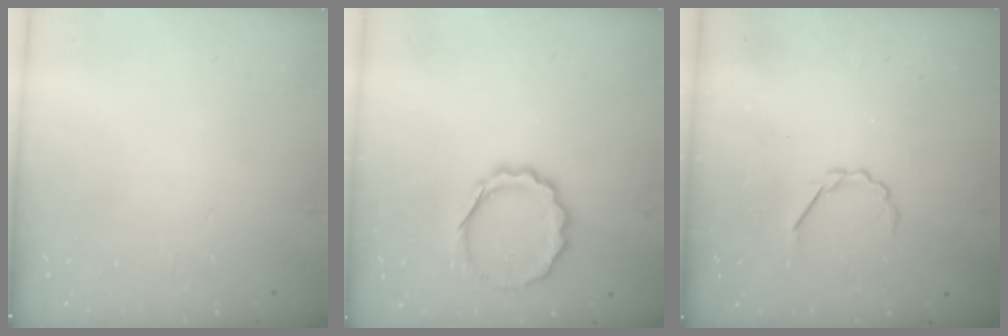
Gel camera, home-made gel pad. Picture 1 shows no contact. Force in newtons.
{"total": 10.2, "press": 10.0, "slide": 1.9}
{"total": 3.6, "press": 3.5, "slide": 1.1}